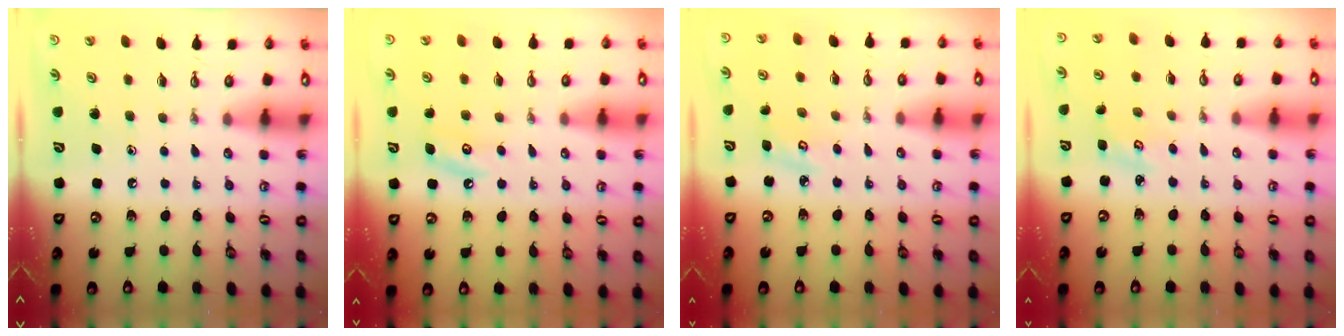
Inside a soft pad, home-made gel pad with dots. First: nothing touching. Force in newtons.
{"total": 5.3, "press": 5.3, "slide": 0.5}
{"total": 4.0, "press": 4.0, "slide": 0.4}
{"total": 2.1, "press": 2.1, "slide": 0.2}